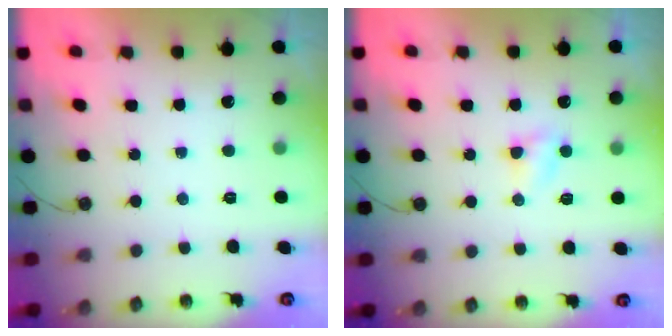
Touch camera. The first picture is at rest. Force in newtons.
{"total": 2.9, "press": 2.8, "slide": 0.2}